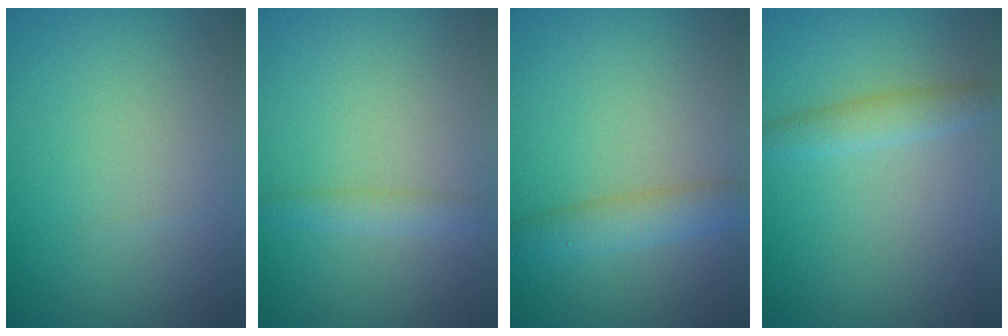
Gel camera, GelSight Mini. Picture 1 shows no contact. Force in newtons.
{"total": 1.3, "press": 1.3, "slide": 0.1}
{"total": 2.8, "press": 2.8, "slide": 0.1}
{"total": 2.1, "press": 2.1, "slide": 0.1}